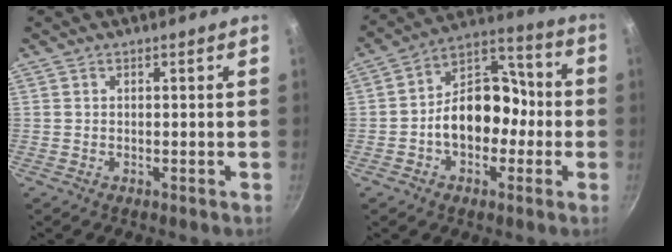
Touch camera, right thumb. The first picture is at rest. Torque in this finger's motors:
{"motor_torque": [1.89, 2.03, 1.46, -0.51, 0.16]}